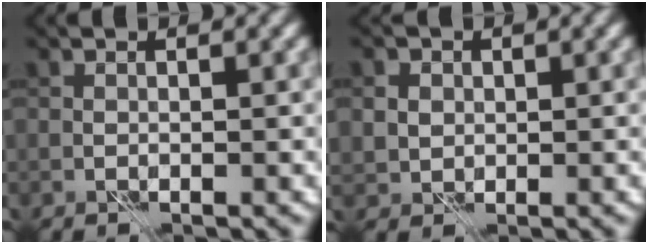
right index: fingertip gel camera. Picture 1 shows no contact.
{"total": 2.8, "force": [0.9, 2.5, 1.0], "torque": [-0.019, 0.008, 0.012]}